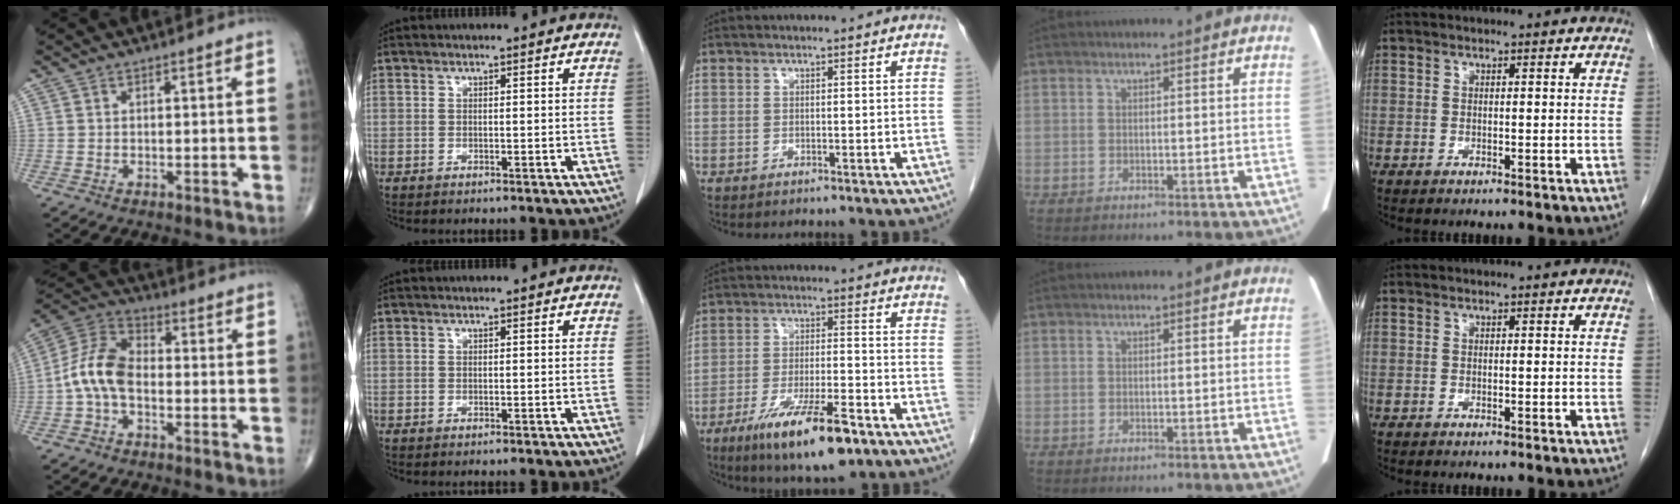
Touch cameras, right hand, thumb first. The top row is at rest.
{"thumb": {"total": 9.7, "force": [-1.8, 5.9, 7.5], "torque": [-0.146, 0.034, -0.048]}, "middle": {"total": 12.7, "force": [-7.8, 2.3, 9.7], "torque": [-0.171, -0.021, -0.126]}}